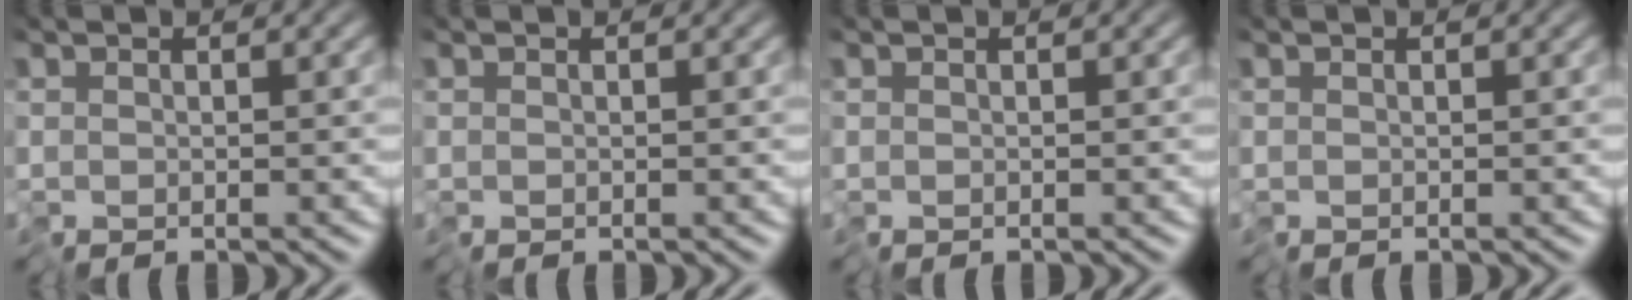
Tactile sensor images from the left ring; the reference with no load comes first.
{"total": 0.0}
{"total": 0.0}
{"total": 0.0}